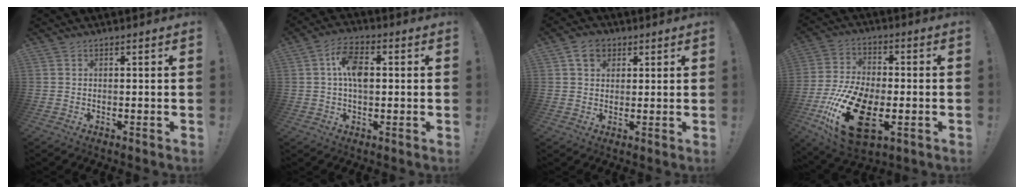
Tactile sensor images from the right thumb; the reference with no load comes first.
{"total": 9.0, "force": [1.0, 5.2, 7.3], "torque": [-0.124, 0.011, 0.018]}
{"total": 5.8, "force": [2.7, 4.4, 2.6], "torque": [-0.040, 0.002, 0.051]}
{"total": 22.1, "force": [-7.2, 12.3, 16.9], "torque": [-0.328, 0.039, -0.106]}